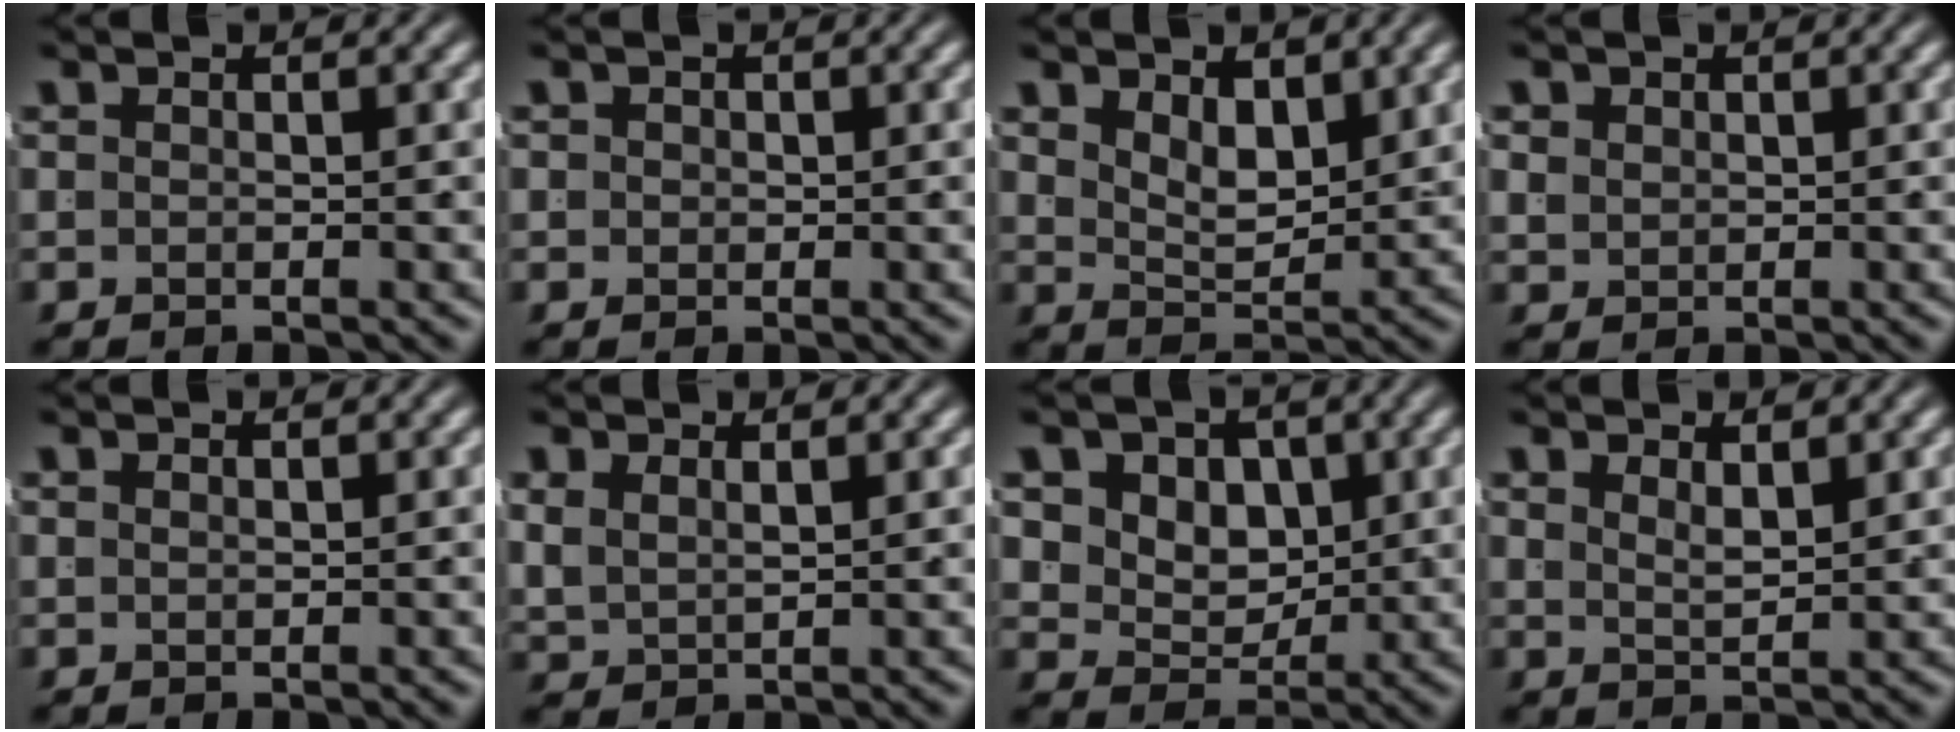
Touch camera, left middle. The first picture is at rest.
{"total": 1.3, "force": [0.0, 1.2, 0.4], "torque": [-0.015, -0.007, 0.004]}
{"total": 3.1, "force": [1.9, 1.1, 2.1], "torque": [-0.030, -0.021, 0.041]}
{"total": 1.8, "force": [0.9, 1.4, 0.8], "torque": [-0.022, -0.007, 0.026]}
{"total": 0.8, "force": [0.2, -0.7, 0.0], "torque": [0.008, -0.003, 0.008]}
{"total": 2.0, "force": [1.0, 1.2, 1.1], "torque": [-0.033, -0.011, 0.034]}
{"total": 7.7, "force": [1.8, 6.4, 3.9], "torque": [-0.080, -0.019, 0.033]}
{"total": 1.7, "force": [1.2, -0.7, 0.9], "torque": [-0.009, -0.014, 0.033]}